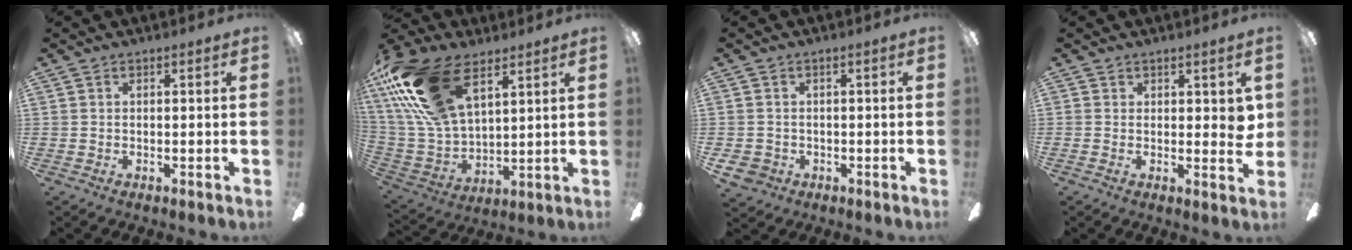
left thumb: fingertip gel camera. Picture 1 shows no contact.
{"total": 24.1, "force": [12.6, 12.5, 16.3], "torque": [-0.364, -0.033, 0.226]}
{"total": 3.8, "force": [-1.1, 3.5, 0.9], "torque": [-0.038, 0.005, -0.022]}
{"total": 4.1, "force": [1.5, 2.0, 3.2], "torque": [-0.026, -0.010, 0.022]}